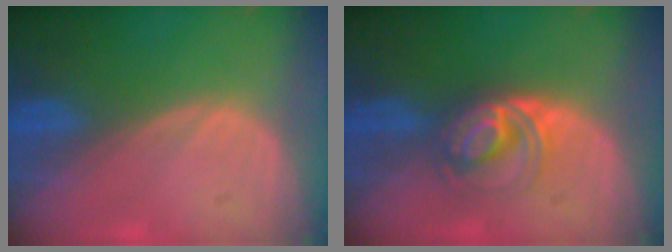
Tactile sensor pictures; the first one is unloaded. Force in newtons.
{"total": 5.8, "press": 5.4, "slide": 2.0}